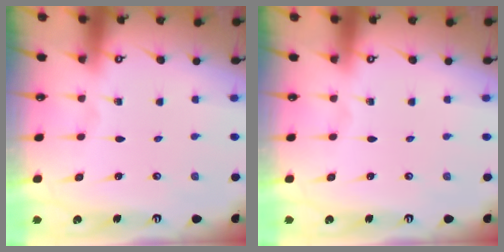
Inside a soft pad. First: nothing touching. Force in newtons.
{"total": 0.0}